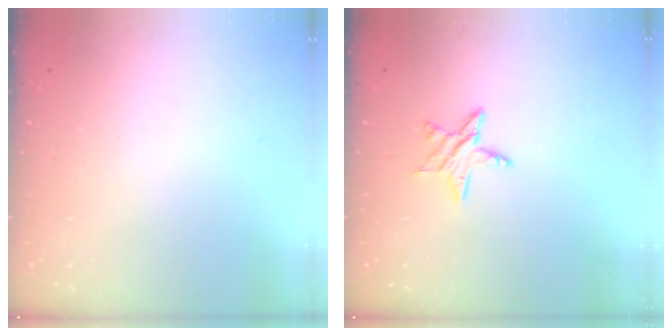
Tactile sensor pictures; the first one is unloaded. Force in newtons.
{"total": 6.5, "press": 6.5, "slide": 0.5}